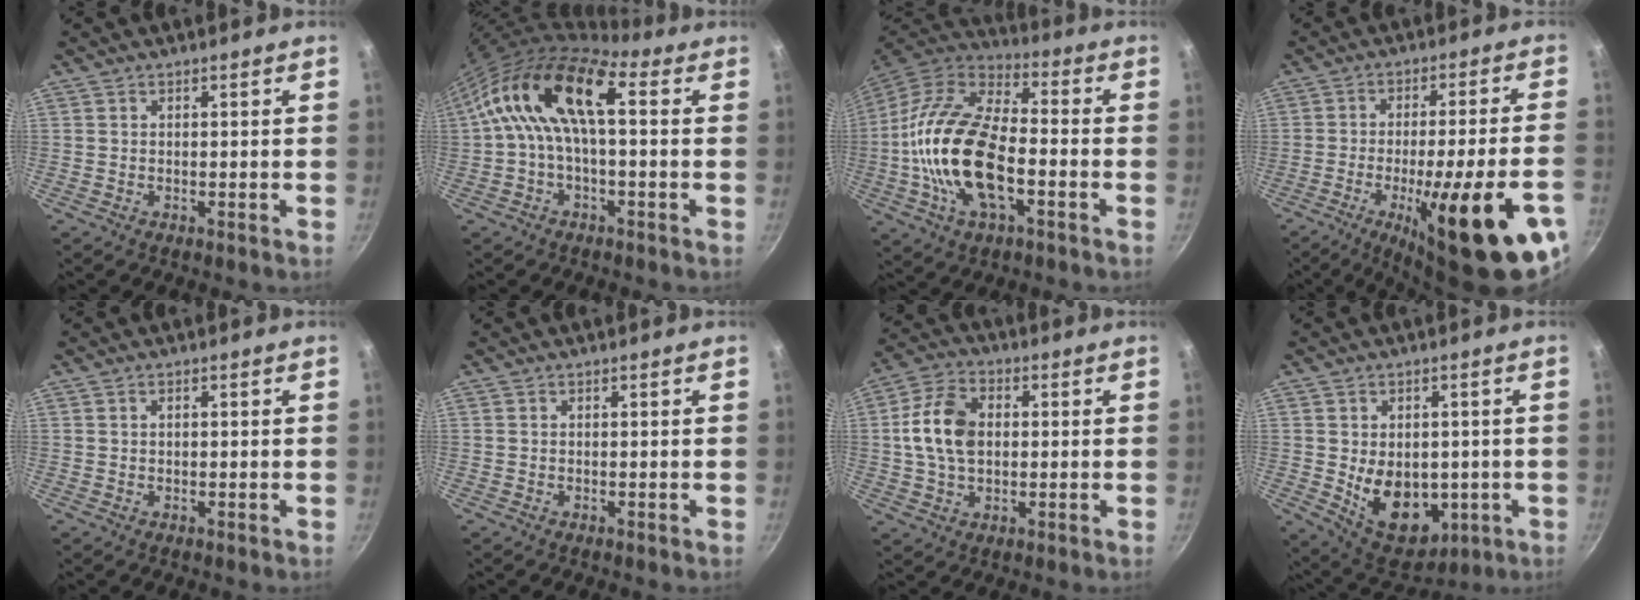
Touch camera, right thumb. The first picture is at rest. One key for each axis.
{"total": 14.8, "fx": 1.9, "fy": 6.9, "fz": 12.9, "tx": -0.237, "ty": 0.037, "tz": 0.014}
{"total": 21.6, "fx": -4.1, "fy": 10.8, "fz": 18.2, "tx": -0.342, "ty": 0.030, "tz": -0.088}
{"total": 24.8, "fx": -10.3, "fy": 5.0, "fz": 22.0, "tx": -0.287, "ty": 0.019, "tz": -0.143}
{"total": 0.6, "fx": 0.1, "fy": 0.4, "fz": 0.4, "tx": -0.007, "ty": 0.003, "tz": 0.003}
{"total": 0.0}
{"total": 11.3, "fx": 0.9, "fy": 7.6, "fz": 8.4, "tx": -0.145, "ty": 0.017, "tz": 0.007}
{"total": 13.7, "fx": -1.7, "fy": 9.7, "fz": 9.6, "tx": -0.106, "ty": -0.016, "tz": 0.002}